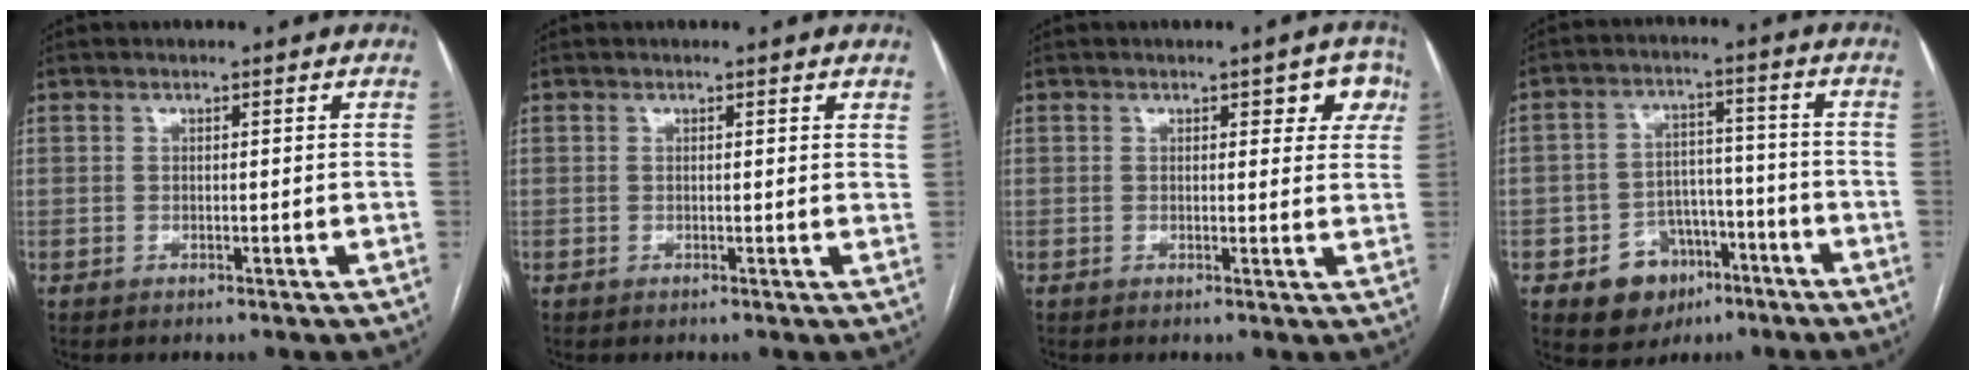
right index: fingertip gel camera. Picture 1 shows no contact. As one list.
[{"total": 1.0, "force": [0.8, 0.4, 0.6], "torque": [-0.006, 0.002, 0.003]}, {"total": 4.6, "force": [2.1, 2.1, 3.5], "torque": [-0.024, 0.014, 0.018]}, {"total": 8.9, "force": [-4.5, 7.0, 3.2], "torque": [-0.045, 0.023, -0.061]}]